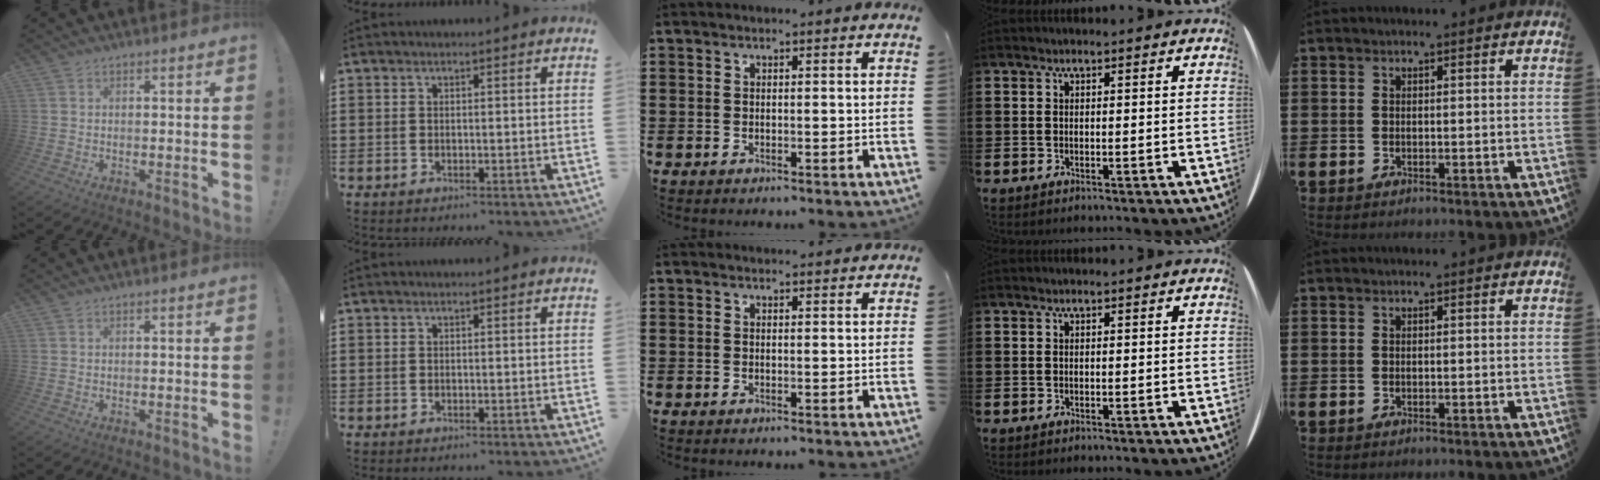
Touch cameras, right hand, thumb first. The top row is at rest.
{"middle": {"total": 0.9, "force": [0.9, 0.1, 0.2], "torque": [0.002, -0.004, 0.015]}}